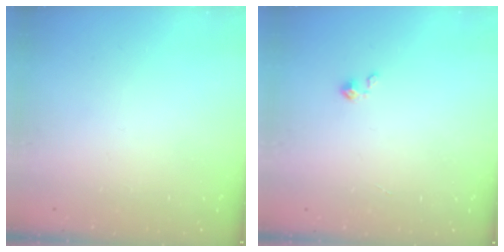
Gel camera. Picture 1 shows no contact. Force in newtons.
{"total": 2.3, "press": 2.2, "slide": 0.3}